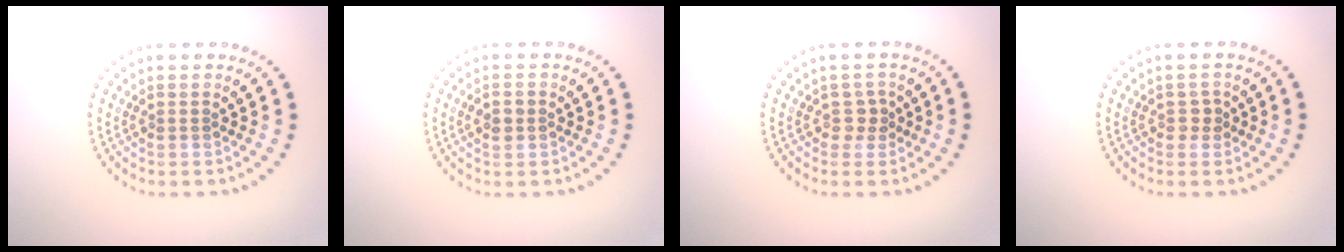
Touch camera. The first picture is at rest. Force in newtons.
{"total": 1.4, "press": 1.4, "slide": 0.1}
{"total": 1.2, "press": 1.0, "slide": 0.6}
{"total": 0.9, "press": 0.9, "slide": 0.2}